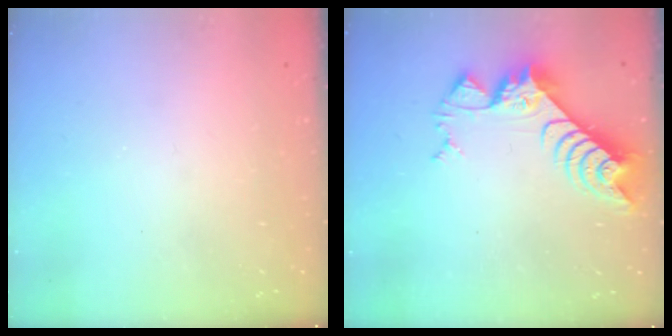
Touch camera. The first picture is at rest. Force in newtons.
{"total": 8.5, "press": 8.5, "slide": 0.8}